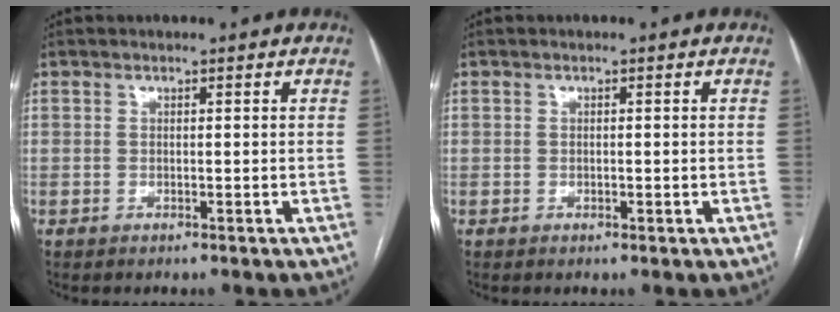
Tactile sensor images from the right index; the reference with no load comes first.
{"total": 0.5, "force": [-0.1, 0.4, 0.4], "torque": [-0.003, 0.001, 0.001]}